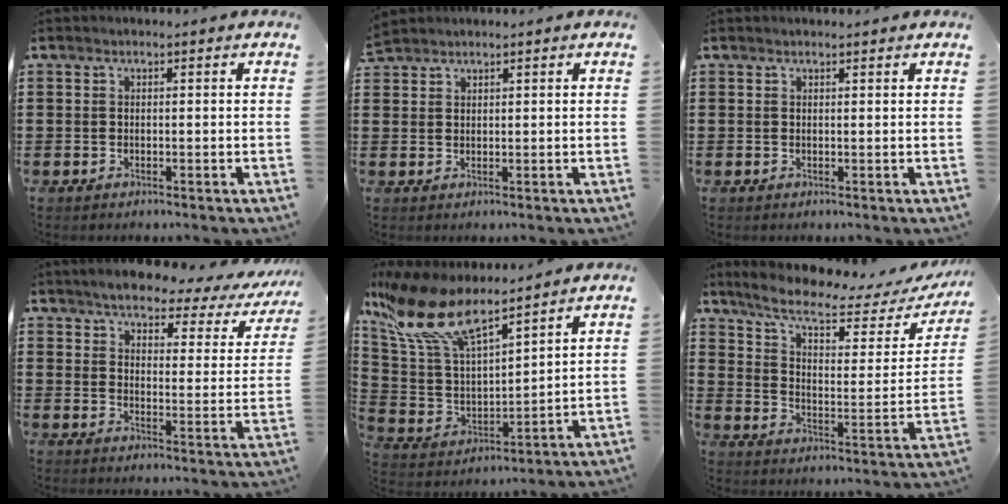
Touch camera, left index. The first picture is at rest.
{"total": 1.9, "force": [1.9, 0.4, 0.0], "torque": [-0.005, 0.002, 0.038]}
{"total": 0.6, "force": [0.6, 0.0, 0.1], "torque": [-0.004, 0.000, 0.013]}
{"total": 4.7, "force": [4.2, 0.9, 1.8], "torque": [-0.053, -0.029, 0.065]}
{"total": 12.4, "force": [8.9, 3.8, 7.8], "torque": [-0.196, -0.045, 0.156]}
{"total": 8.4, "force": [6.3, 1.9, 5.2], "torque": [-0.120, -0.039, 0.105]}